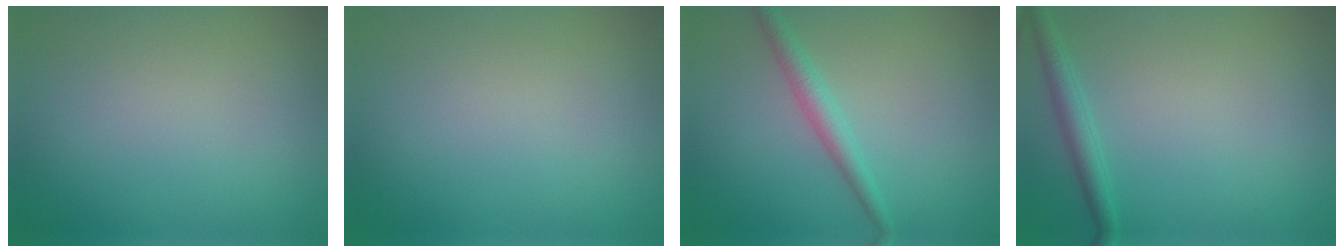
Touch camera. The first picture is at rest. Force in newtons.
{"total": 0.0}
{"total": 2.3, "press": 2.3, "slide": 0.0}
{"total": 2.0, "press": 2.0, "slide": 0.1}